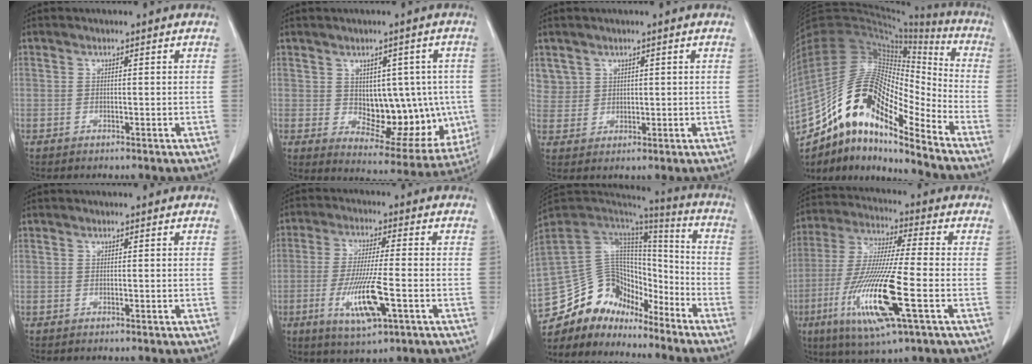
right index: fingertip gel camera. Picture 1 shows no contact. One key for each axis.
{"total": 13.4, "fx": 0.1, "fy": 7.5, "fz": 11.1, "tx": -0.125, "ty": 0.012, "tz": 0.035}
{"total": 3.8, "fx": 2.2, "fy": 3.1, "fz": -0.2, "tx": 0.022, "ty": 0.006, "tz": 0.046}
{"total": 19.6, "fx": -13.7, "fy": 5.0, "fz": 13.1, "tx": -0.252, "ty": 0.037, "tz": -0.245}
{"total": 0.0}
{"total": 10.0, "fx": -3.2, "fy": 1.1, "fz": 9.4, "tx": -0.181, "ty": -0.017, "tz": -0.053}
{"total": 16.7, "fx": -13.4, "fy": 8.0, "fz": 5.9, "tx": -0.104, "ty": 0.069, "tz": -0.240}
{"total": 16.9, "fx": -5.3, "fy": 1.1, "fz": 16.0, "tx": -0.330, "ty": -0.026, "tz": -0.093}